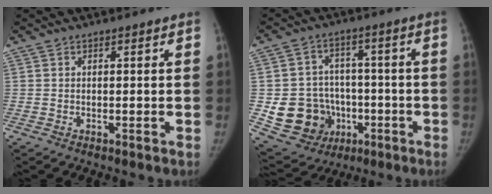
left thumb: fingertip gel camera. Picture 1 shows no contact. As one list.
[{"total": 14.3, "force": [-3.0, 12.8, 5.7], "torque": [-0.078, 0.027, -0.030]}]